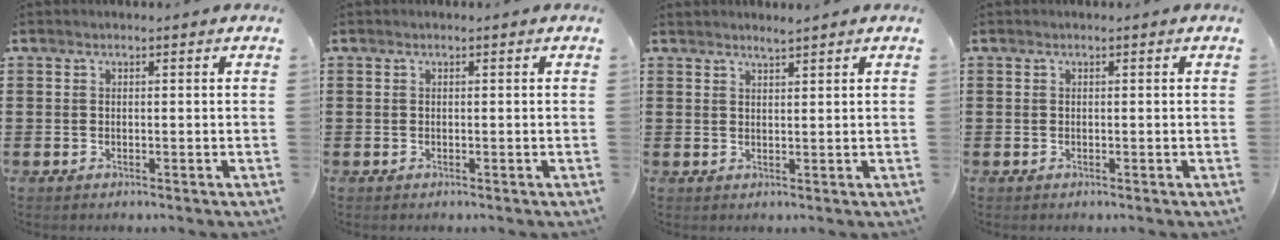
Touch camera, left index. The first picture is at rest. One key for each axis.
{"total": 0.0}
{"total": 1.3, "fx": 1.2, "fy": -0.3, "fz": 0.5, "tx": -0.010, "ty": -0.001, "tz": 0.023}
{"total": 0.0}